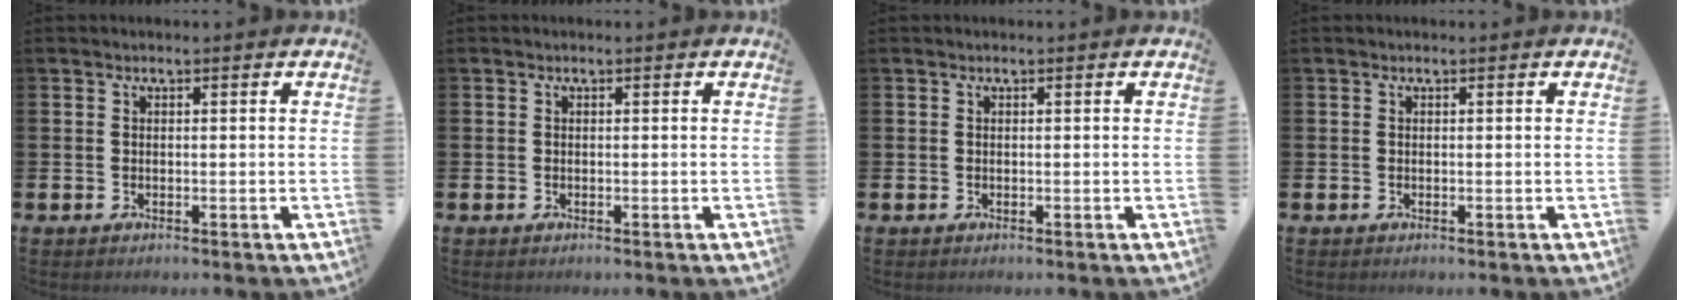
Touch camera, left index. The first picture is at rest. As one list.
[{"total": 0.0}, {"total": 0.0}, {"total": 0.0}]